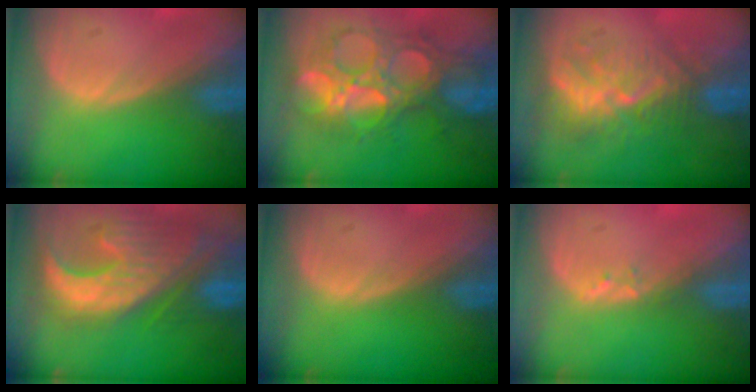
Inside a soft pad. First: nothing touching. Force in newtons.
{"total": 10.0, "press": 10.0, "slide": 0.7}
{"total": 9.3, "press": 8.3, "slide": 4.1}
{"total": 12.8, "press": 11.2, "slide": 6.2}
{"total": 0.0}
{"total": 1.4, "press": 1.3, "slide": 0.7}